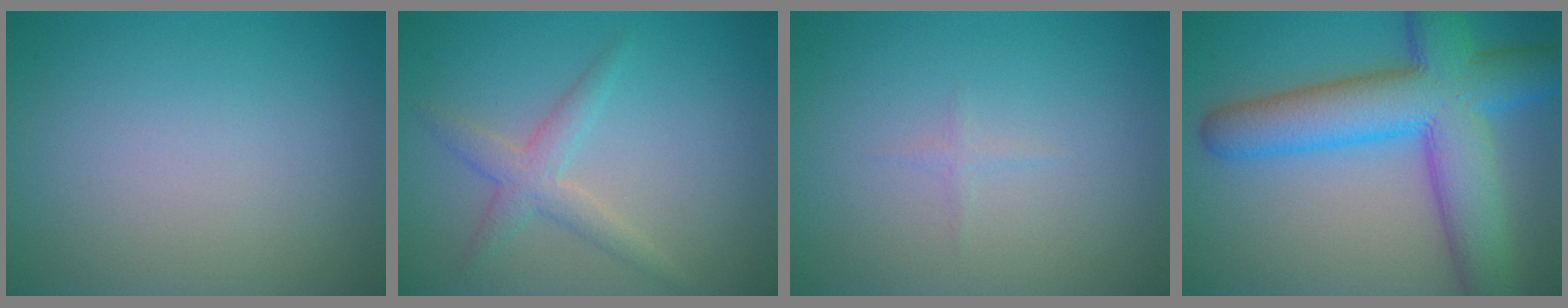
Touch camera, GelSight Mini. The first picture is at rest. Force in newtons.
{"total": 2.5, "press": 2.5, "slide": 0.1}
{"total": 0.6, "press": 0.6, "slide": 0.0}
{"total": 10.9, "press": 10.9, "slide": 0.6}